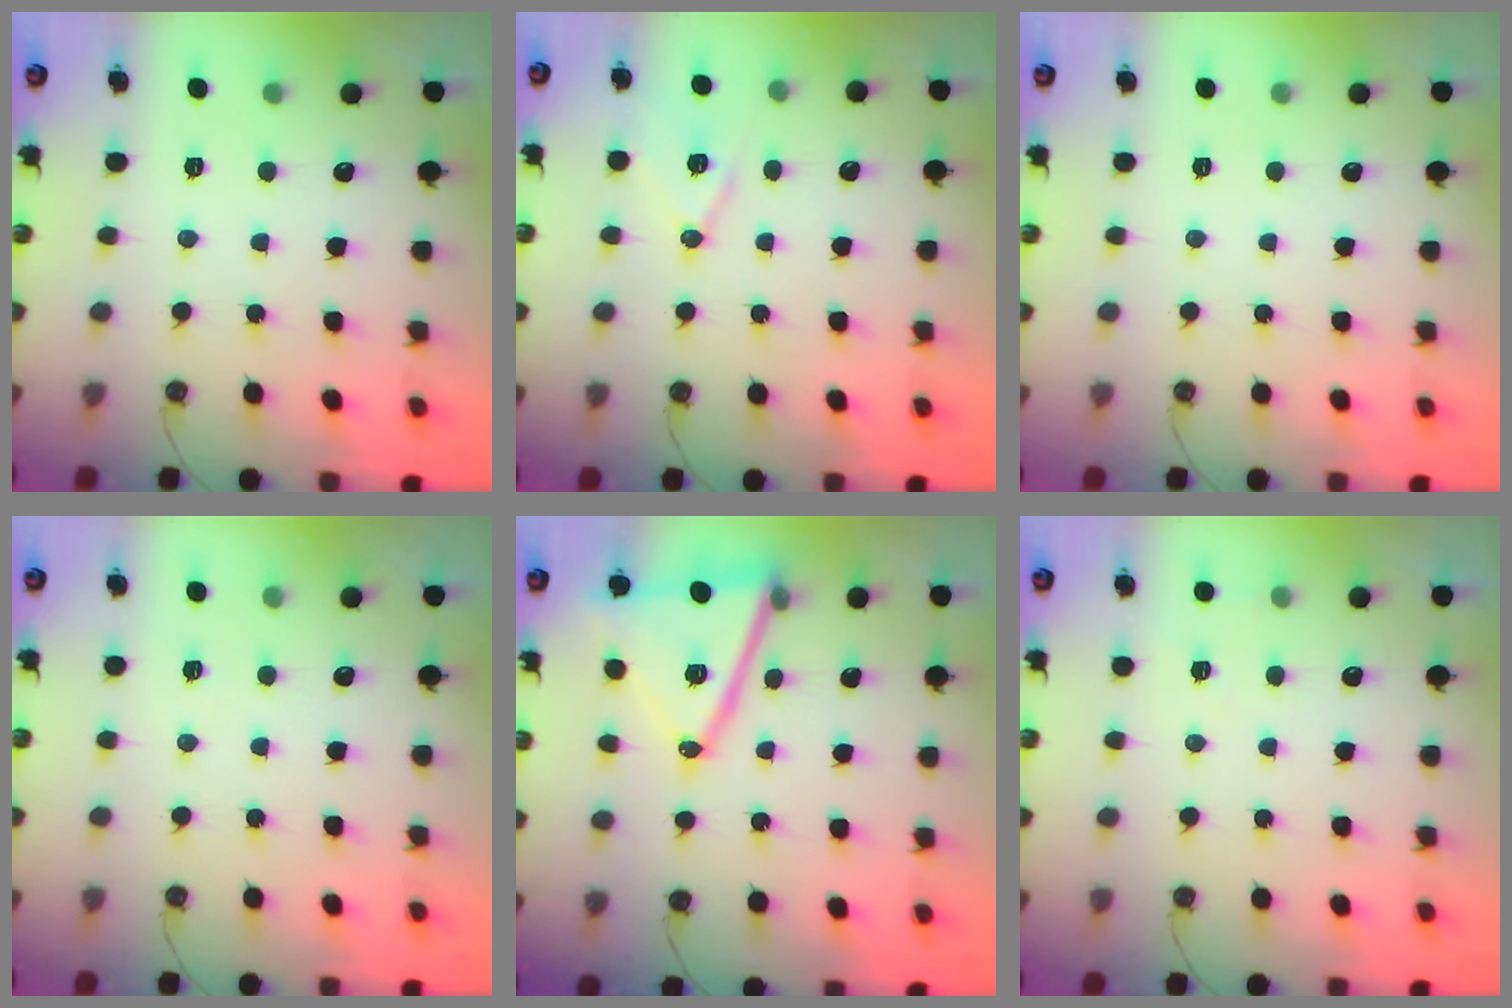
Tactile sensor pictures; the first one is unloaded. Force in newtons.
{"total": 11.5, "press": 11.0, "slide": 3.2}
{"total": 0.0}
{"total": 3.6, "press": 3.2, "slide": 1.6}
{"total": 18.2, "press": 17.8, "slide": 3.6}
{"total": 4.2, "press": 2.4, "slide": 3.4}